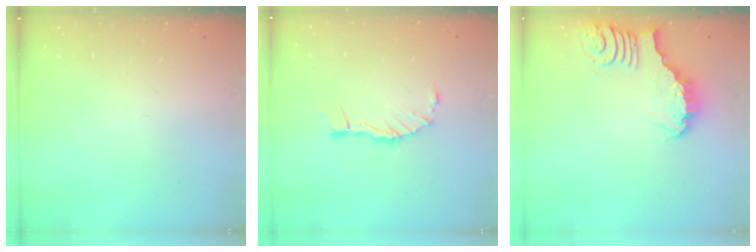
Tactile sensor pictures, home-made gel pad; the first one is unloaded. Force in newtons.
{"total": 5.7, "press": 5.7, "slide": 0.1}
{"total": 3.4, "press": 3.4, "slide": 0.2}